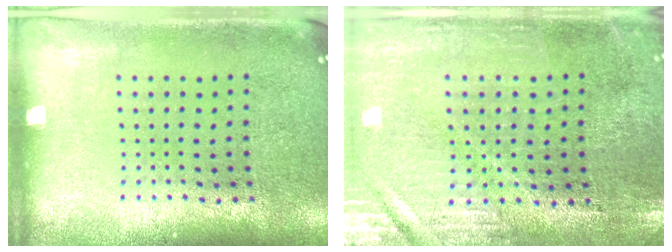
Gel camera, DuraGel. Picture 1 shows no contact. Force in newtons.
{"total": 0.7, "press": 0.6, "slide": 0.2}